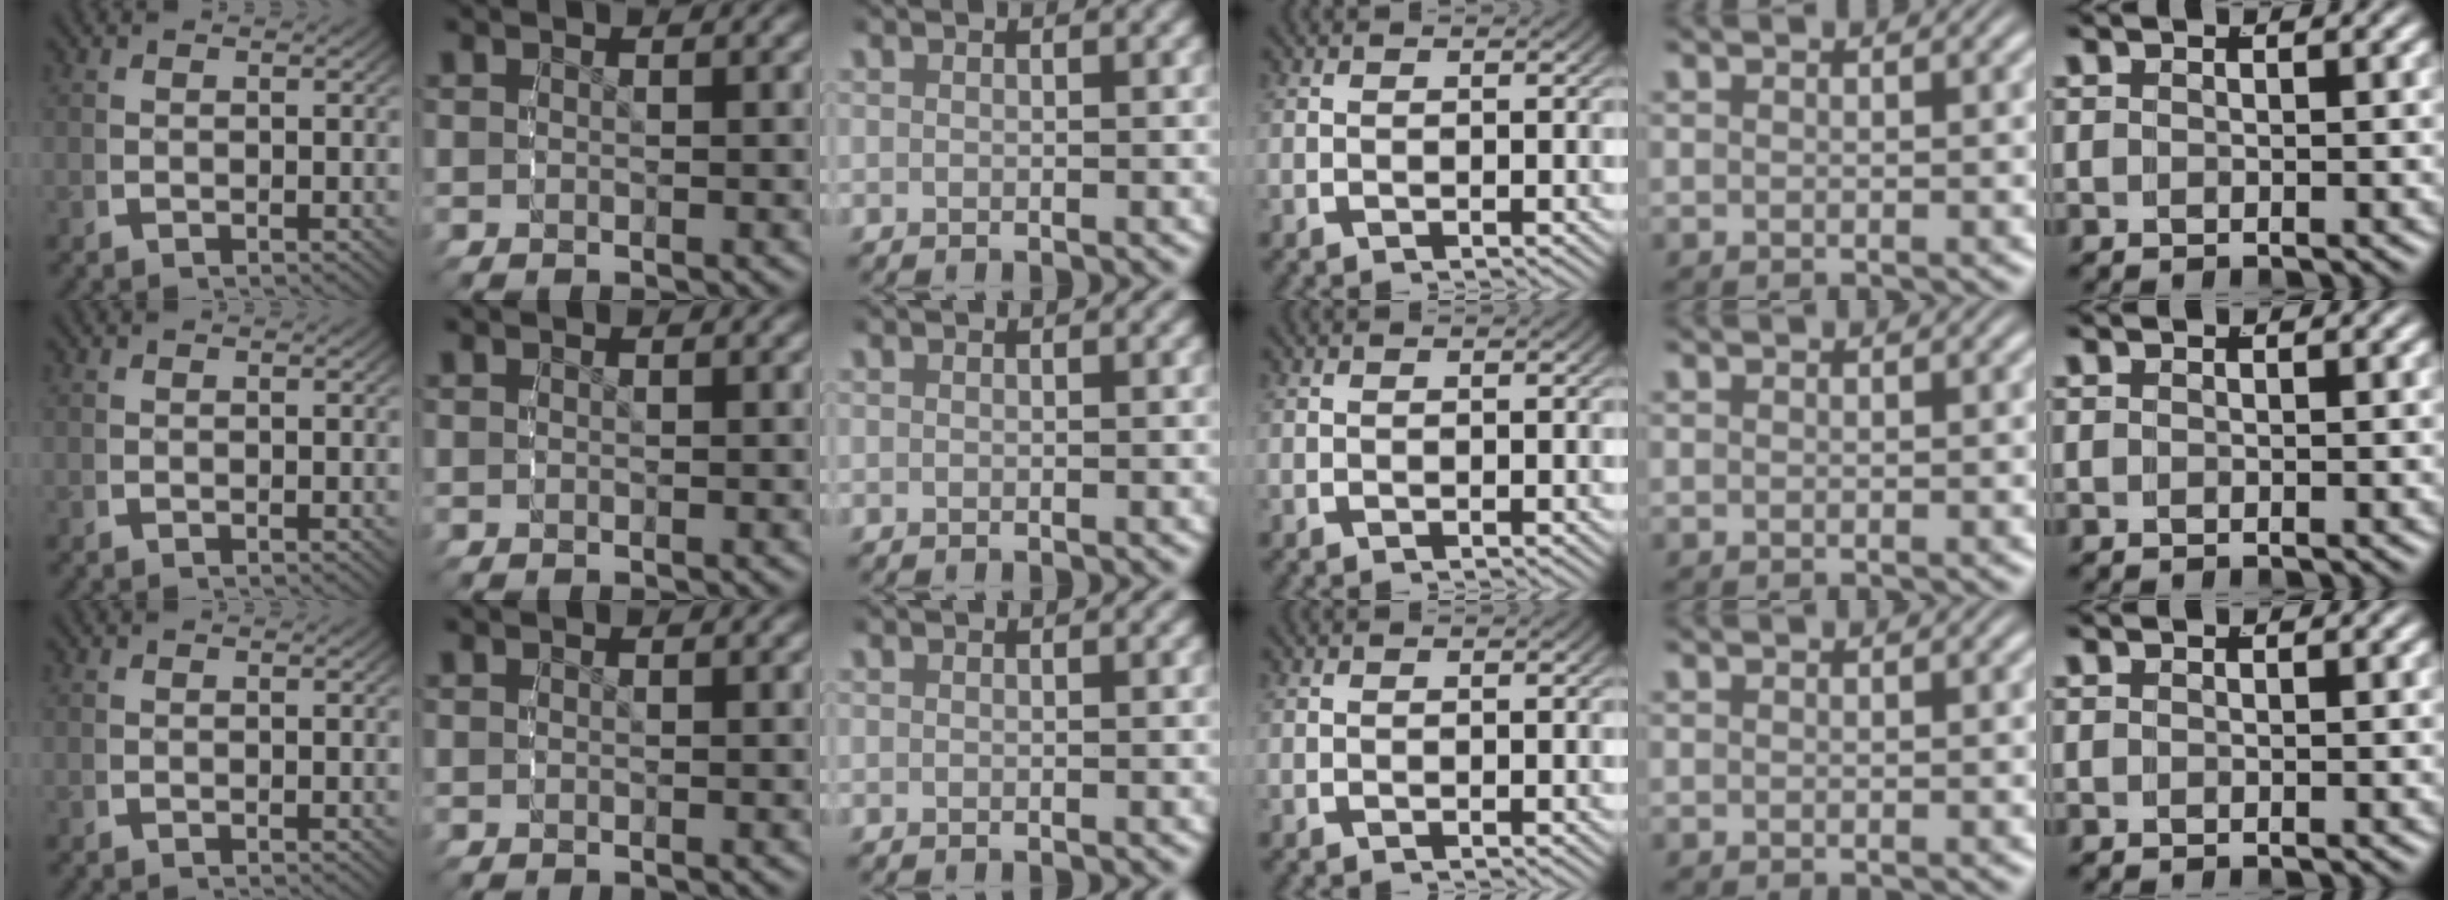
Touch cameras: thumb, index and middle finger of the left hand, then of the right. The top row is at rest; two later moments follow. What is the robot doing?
{"motion": "reach", "object": "backpack"}